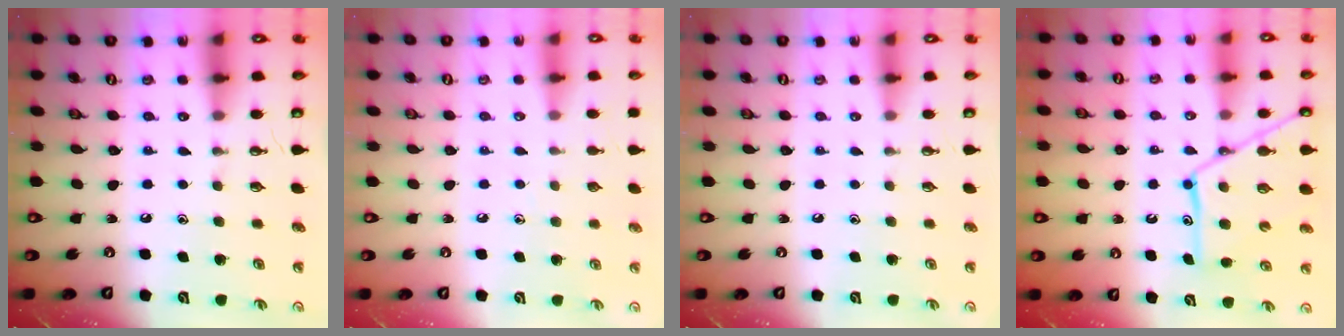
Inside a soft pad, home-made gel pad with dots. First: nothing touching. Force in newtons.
{"total": 3.2, "press": 3.1, "slide": 0.4}
{"total": 0.0}
{"total": 14.2, "press": 14.2, "slide": 1.1}